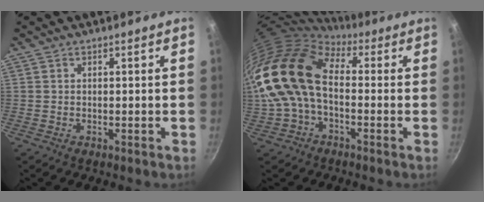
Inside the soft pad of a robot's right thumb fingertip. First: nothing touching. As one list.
[{"total": 17.6, "force": [-0.2, 11.2, 13.5], "torque": [-0.257, 0.028, -0.015]}]